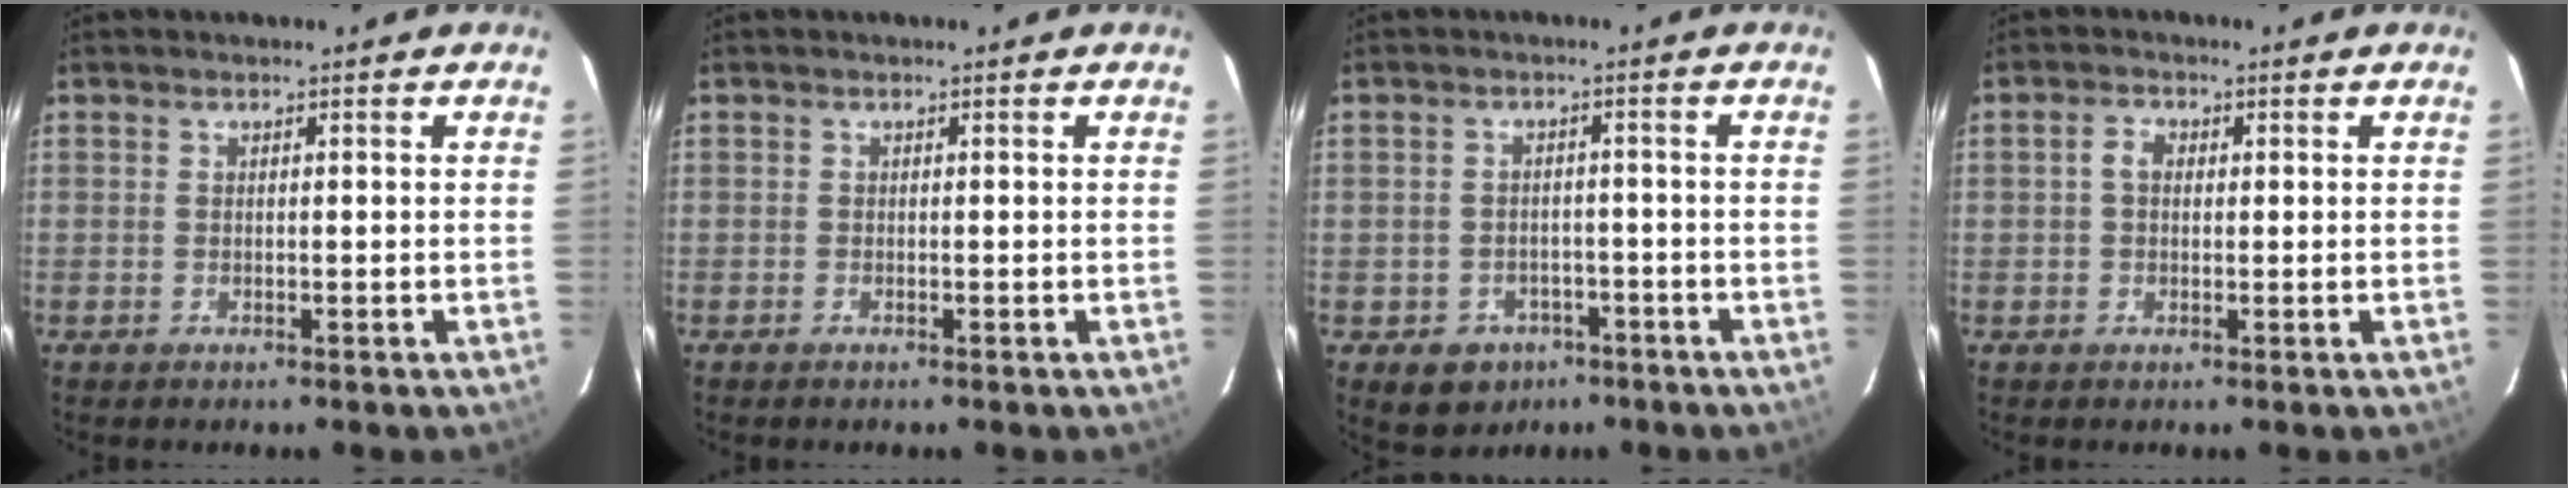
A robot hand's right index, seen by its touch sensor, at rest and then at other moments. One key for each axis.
{"total": 0.0}
{"total": 6.7, "fx": -3.6, "fy": 5.4, "fz": 1.6, "tx": -0.041, "ty": 0.017, "tz": -0.035}
{"total": 2.2, "fx": 0.2, "fy": 1.7, "fz": 1.4, "tx": -0.026, "ty": 0.009, "tz": 0.001}